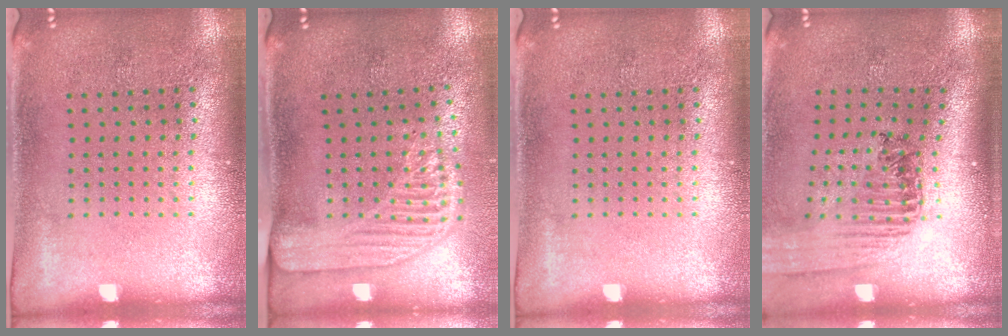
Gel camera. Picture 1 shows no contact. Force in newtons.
{"total": 2.2, "press": 1.7, "slide": 1.3}
{"total": 0.0}
{"total": 1.5, "press": 1.5, "slide": 0.2}